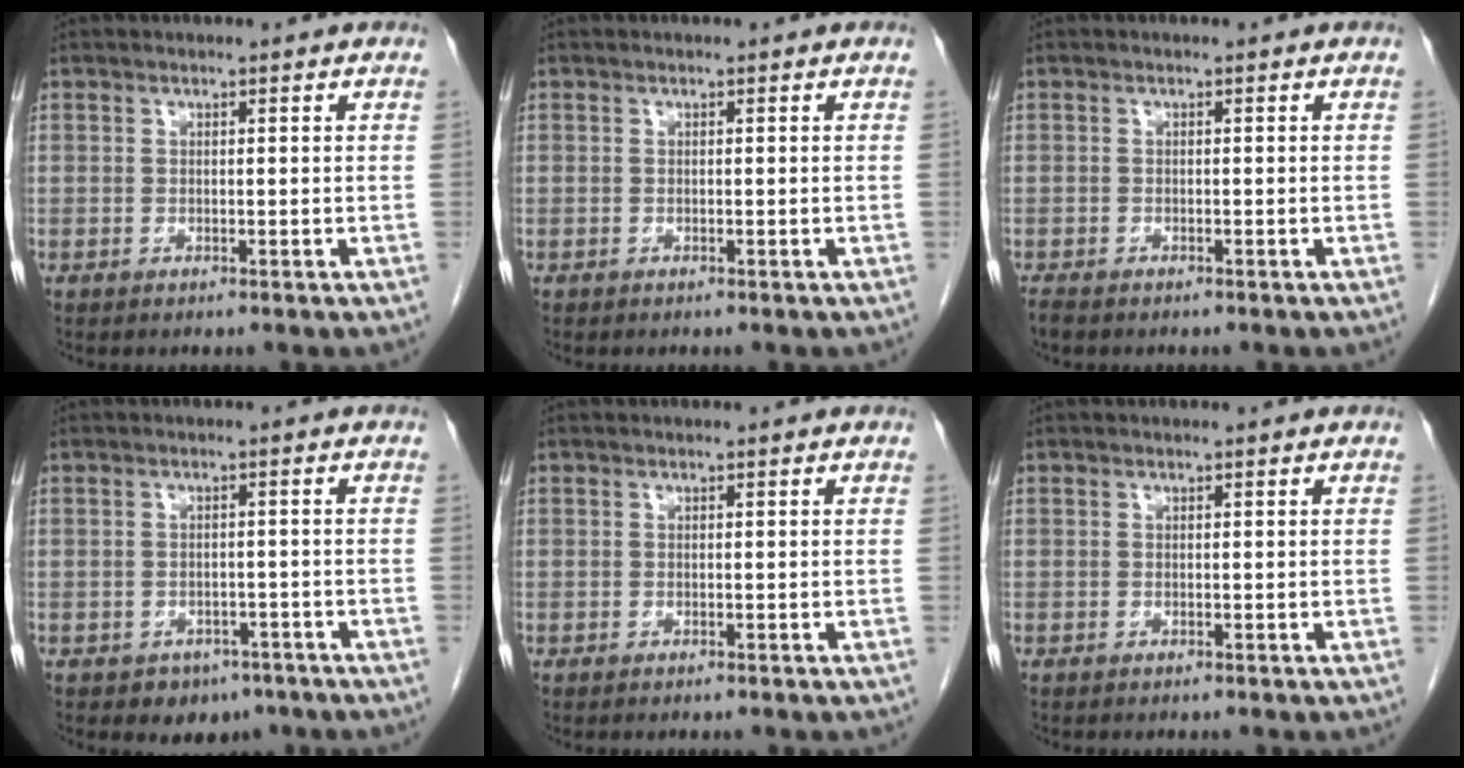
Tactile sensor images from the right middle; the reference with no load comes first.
{"total": 0.0}
{"total": 1.5, "force": [-1.3, 0.4, 0.6], "torque": [-0.018, -0.004, -0.021]}
{"total": 4.0, "force": [-2.8, 2.8, 0.8], "torque": [-0.006, 0.009, -0.031]}
{"total": 0.0}
{"total": 0.0}